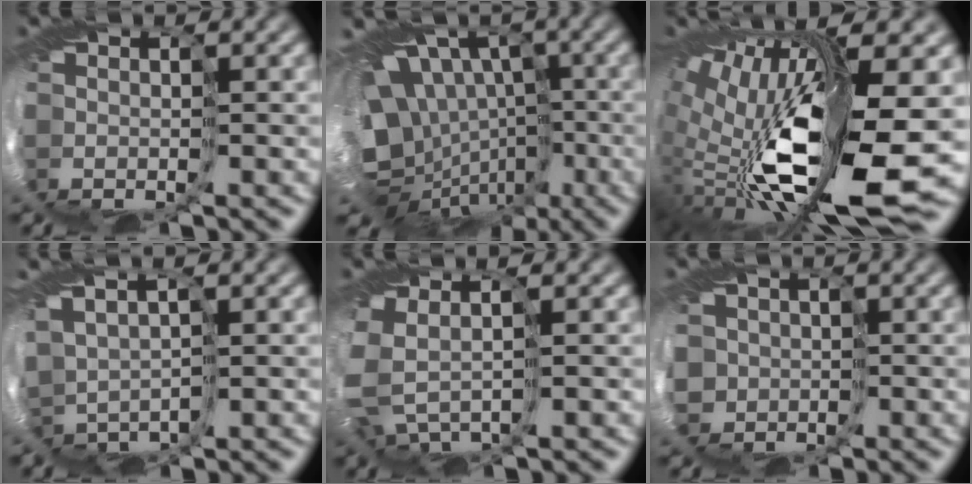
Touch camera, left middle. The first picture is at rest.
{"total": 13.9, "force": [-0.3, 11.5, 7.7], "torque": [-0.149, -0.018, 0.008]}
{"total": 15.6, "force": [-1.0, 6.9, 14.0], "torque": [-0.284, -0.045, -0.001]}
{"total": 2.2, "force": [1.6, 1.4, 0.6], "torque": [-0.037, 0.016, 0.046]}
{"total": 3.1, "force": [-0.4, 2.3, 2.0], "torque": [-0.082, -0.023, 0.004]}
{"total": 6.2, "force": [-1.5, 6.0, 0.9], "torque": [-0.053, -0.023, -0.037]}